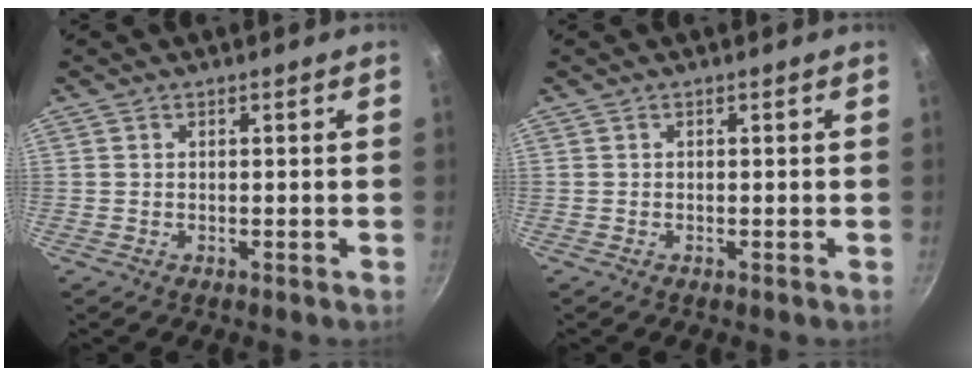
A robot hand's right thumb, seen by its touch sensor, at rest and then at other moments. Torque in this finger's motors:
{"motor_torque": [0.00, 0.00, 0.11, -0.11, 0.00]}